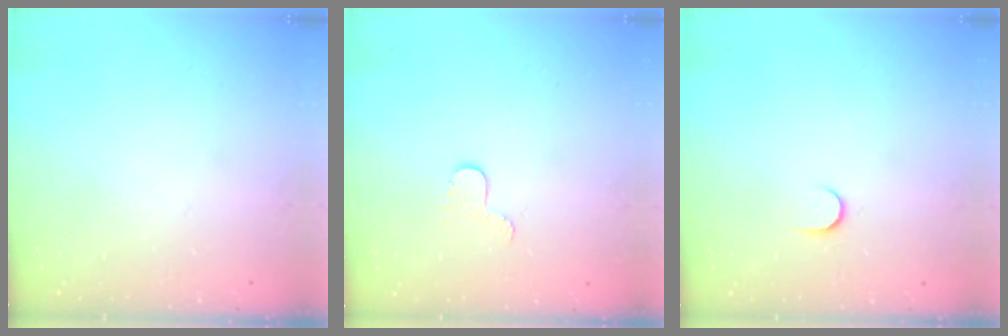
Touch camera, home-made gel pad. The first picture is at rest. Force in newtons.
{"total": 5.1, "press": 5.1, "slide": 0.5}
{"total": 3.9, "press": 3.9, "slide": 0.5}